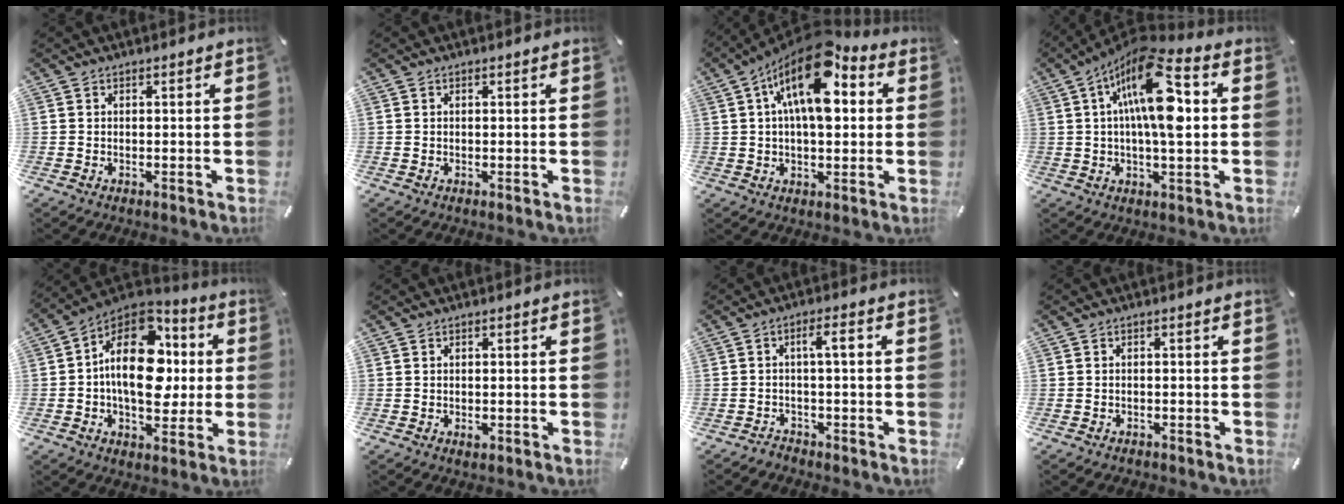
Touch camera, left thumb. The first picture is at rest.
{"total": 0.0}
{"total": 16.0, "force": [6.1, 7.6, 12.7], "torque": [-0.217, -0.024, 0.103]}
{"total": 18.1, "force": [3.9, 6.3, 16.4], "torque": [-0.291, -0.013, 0.056]}
{"total": 21.0, "force": [2.2, 13.6, 15.8], "torque": [-0.265, -0.015, 0.037]}
{"total": 1.3, "force": [-0.4, 0.9, 0.8], "torque": [-0.015, 0.000, -0.007]}
{"total": 3.3, "force": [-0.9, 1.0, 3.0], "torque": [-0.062, 0.017, -0.023]}
{"total": 1.1, "force": [-0.9, 0.6, 0.3], "torque": [-0.008, 0.004, -0.020]}